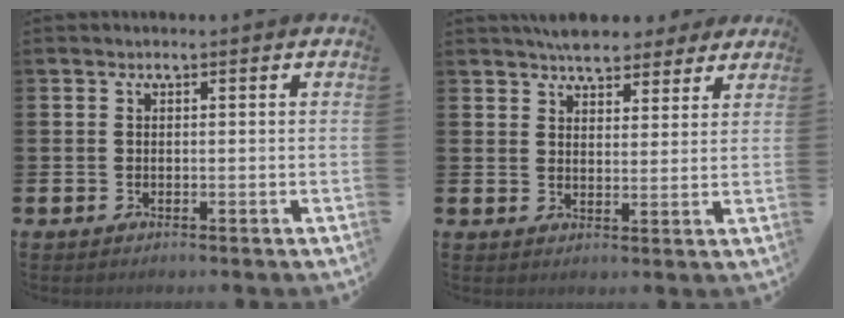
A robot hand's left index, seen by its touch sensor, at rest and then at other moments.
{"total": 6.1, "force": [5.7, 1.9, 0.9], "torque": [-0.017, -0.028, 0.102]}